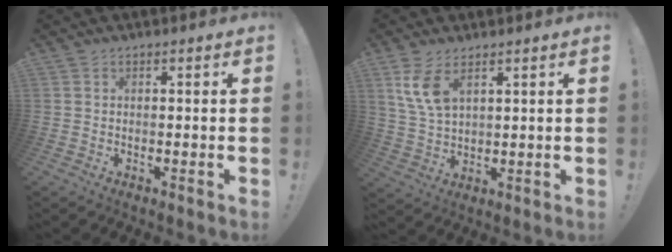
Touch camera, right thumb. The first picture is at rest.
{"total": 8.3, "force": [4.6, 3.9, 5.7], "torque": [-0.110, -0.018, 0.086]}